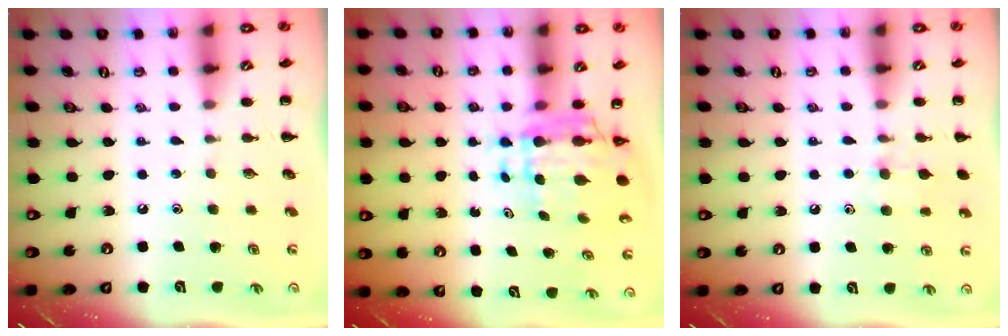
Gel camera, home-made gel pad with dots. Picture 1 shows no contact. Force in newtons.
{"total": 6.6, "press": 6.2, "slide": 2.1}
{"total": 8.1, "press": 7.9, "slide": 1.9}